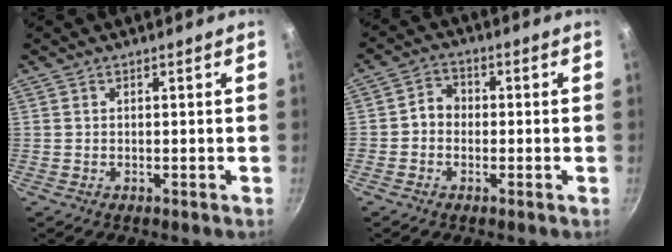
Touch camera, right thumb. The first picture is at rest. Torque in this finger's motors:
{"motor_torque": [0.82, 0.23, 0.41, 0.10, 0.02]}